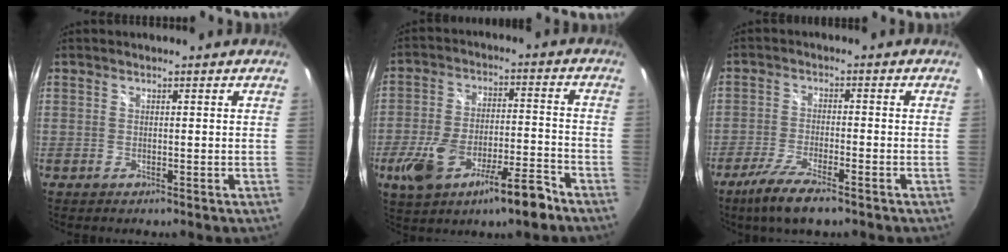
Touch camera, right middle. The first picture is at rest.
{"total": 14.1, "force": [-8.0, 4.3, 10.8], "torque": [-0.215, -0.011, -0.130]}
{"total": 8.5, "force": [-5.9, 1.5, 5.9], "torque": [-0.141, -0.023, -0.111]}